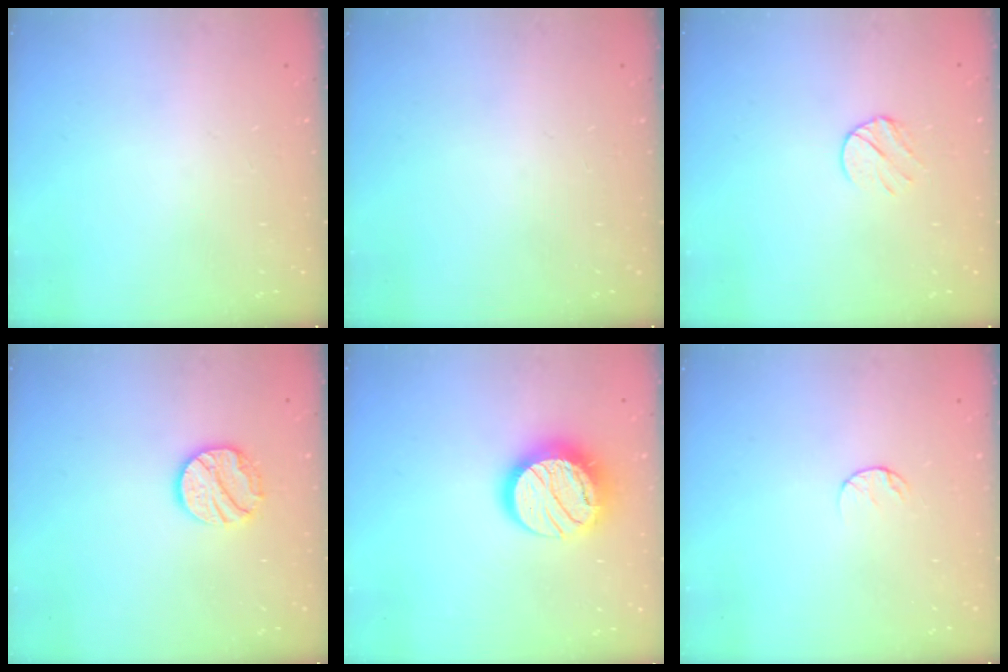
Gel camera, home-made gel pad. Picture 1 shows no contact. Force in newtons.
{"total": 0.0}
{"total": 6.9, "press": 6.9, "slide": 0.7}
{"total": 12.2, "press": 12.2, "slide": 1.0}
{"total": 16.6, "press": 16.5, "slide": 1.1}
{"total": 5.9, "press": 5.9, "slide": 0.6}